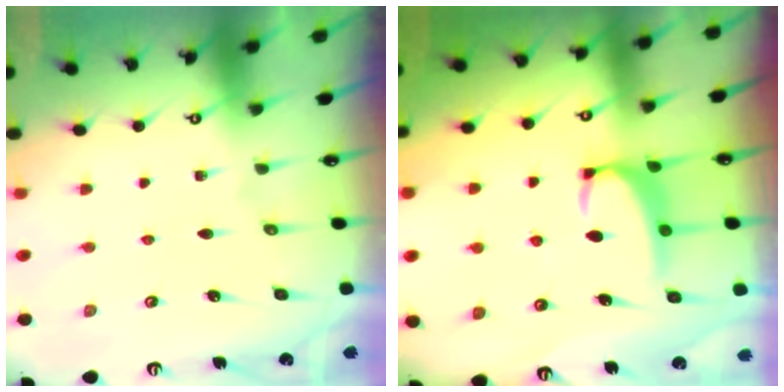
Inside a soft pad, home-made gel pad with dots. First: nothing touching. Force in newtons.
{"total": 2.2, "press": 2.1, "slide": 0.6}